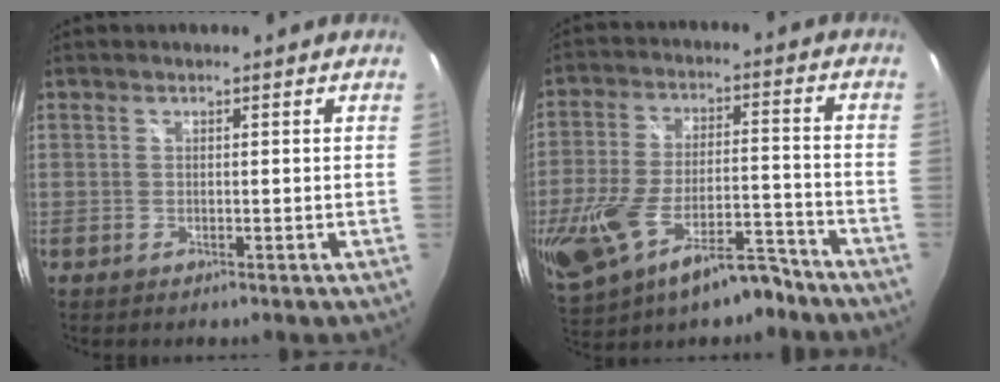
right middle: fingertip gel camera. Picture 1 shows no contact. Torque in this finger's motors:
{"motor_torque": [2.12, -0.02, 0.80, 0.17]}